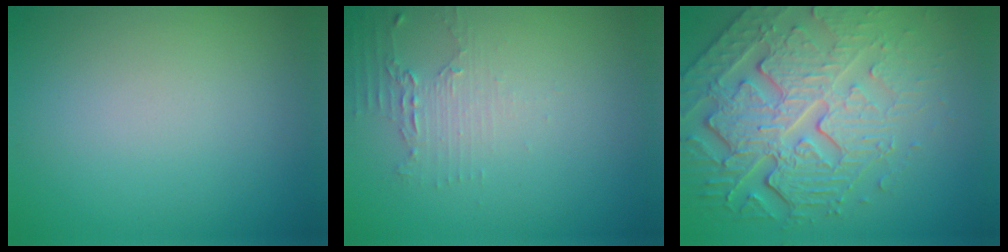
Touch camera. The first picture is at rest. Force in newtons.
{"total": 1.9, "press": 1.3, "slide": 1.4}
{"total": 7.3, "press": 5.8, "slide": 4.5}